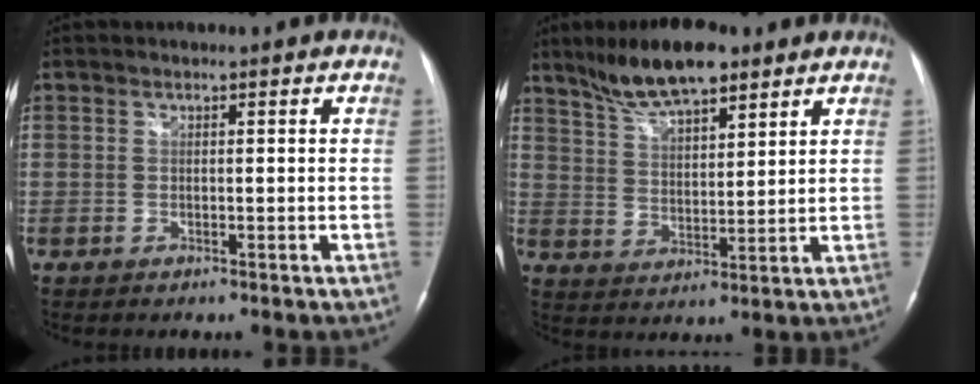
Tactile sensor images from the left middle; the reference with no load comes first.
{"total": 11.1, "force": [8.4, 2.9, 6.7], "torque": [-0.122, 0.010, 0.150]}